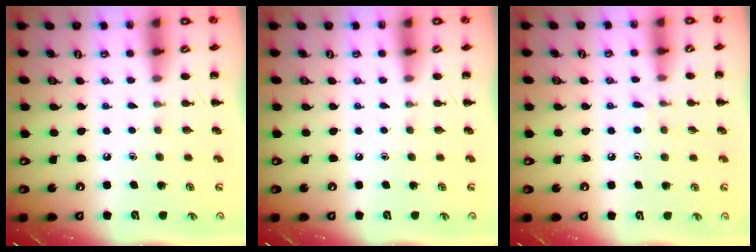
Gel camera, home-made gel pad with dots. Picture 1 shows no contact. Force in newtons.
{"total": 0.0}
{"total": 4.6, "press": 4.3, "slide": 1.7}